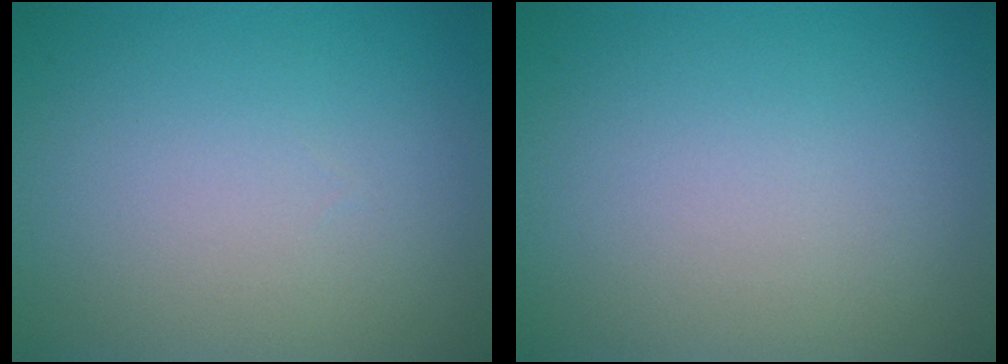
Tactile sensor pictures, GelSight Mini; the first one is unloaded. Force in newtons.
{"total": 0.0}